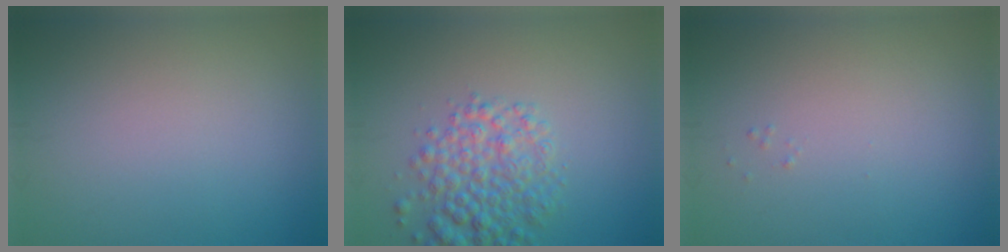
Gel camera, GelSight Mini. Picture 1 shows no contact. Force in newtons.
{"total": 4.7, "press": 4.7, "slide": 0.3}
{"total": 0.0}